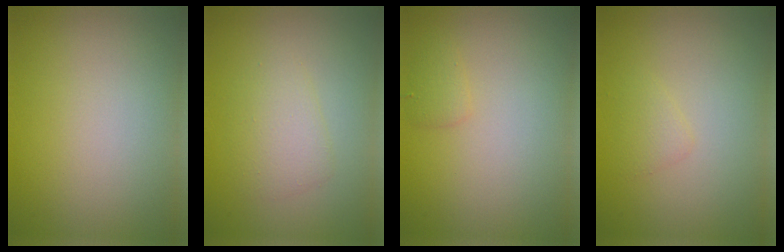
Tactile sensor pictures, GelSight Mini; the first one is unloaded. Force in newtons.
{"total": 2.4, "press": 2.4, "slide": 0.0}
{"total": 1.1, "press": 1.1, "slide": 0.1}
{"total": 1.0, "press": 1.0, "slide": 0.1}